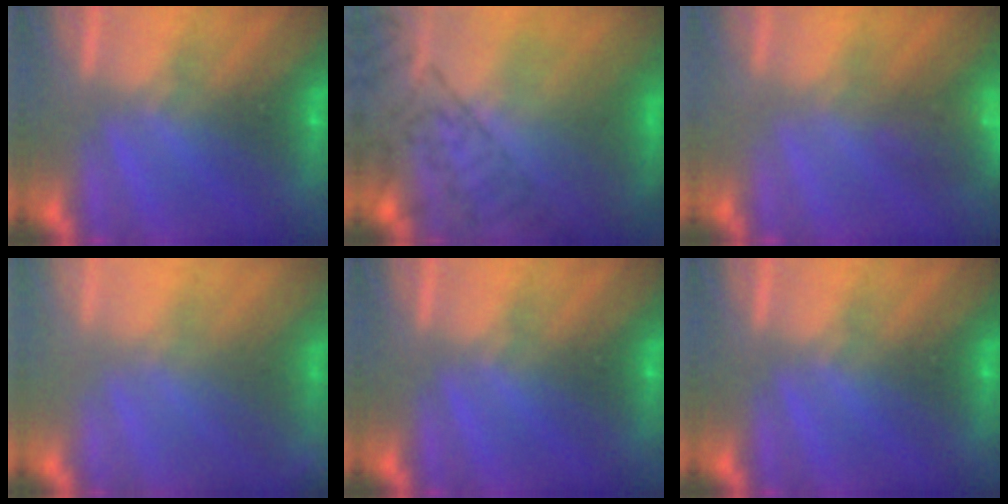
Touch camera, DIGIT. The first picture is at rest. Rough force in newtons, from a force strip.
{"total": 8.1}
{"total": 9.2}
{"total": 1.8}
{"total": 0.0}
{"total": 0.0}